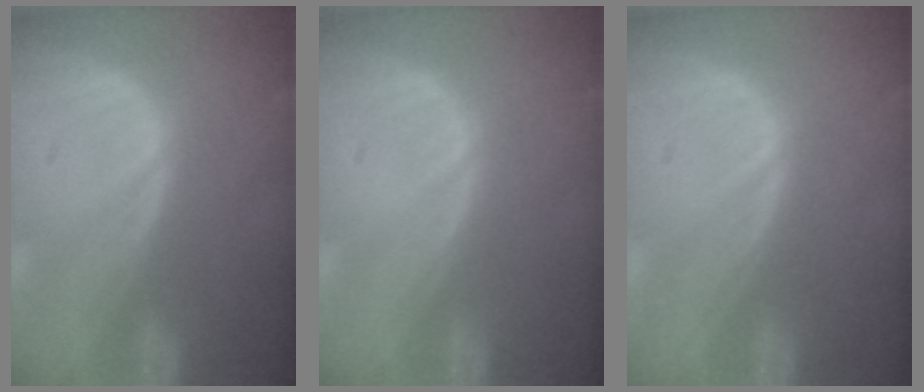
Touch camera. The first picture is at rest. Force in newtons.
{"total": 0.0}
{"total": 0.5, "press": 0.1, "slide": 0.5}